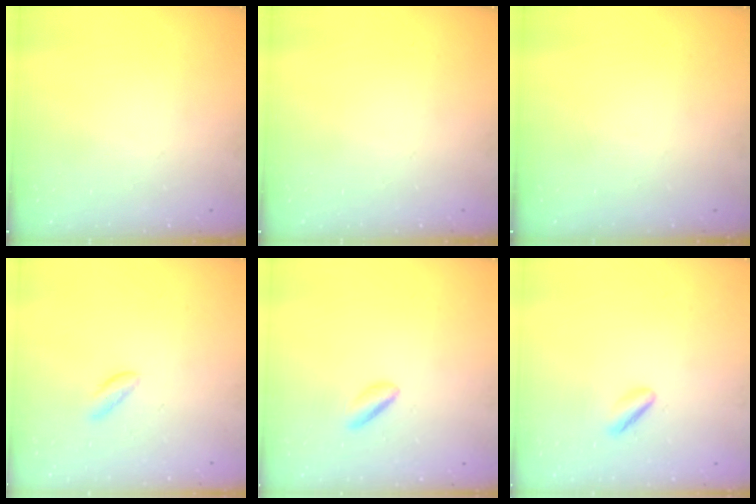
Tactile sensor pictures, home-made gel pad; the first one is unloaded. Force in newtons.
{"total": 0.0}
{"total": 0.0}
{"total": 1.4, "press": 1.4, "slide": 0.3}
{"total": 2.1, "press": 2.0, "slide": 0.8}
{"total": 2.0, "press": 1.9, "slide": 0.6}